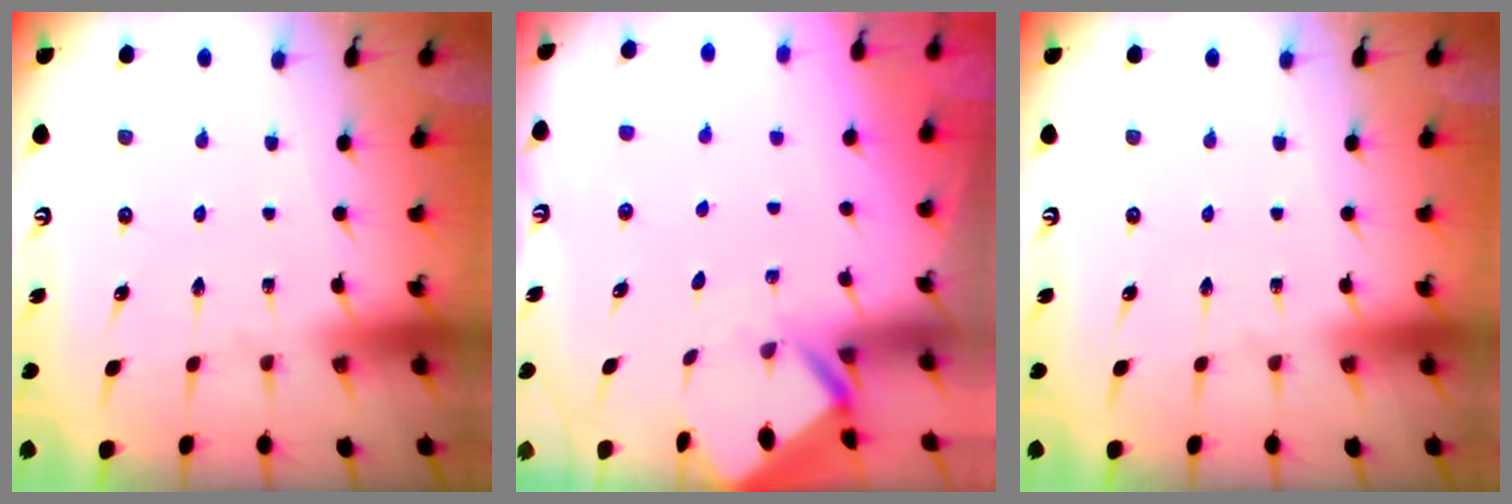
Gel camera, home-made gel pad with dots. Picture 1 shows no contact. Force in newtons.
{"total": 2.8, "press": 2.8, "slide": 0.2}
{"total": 0.0}